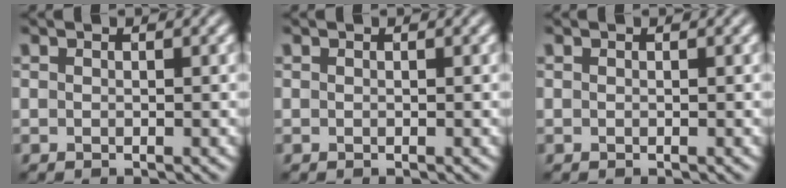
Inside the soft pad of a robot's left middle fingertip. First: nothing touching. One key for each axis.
{"total": 0.0}
{"total": 0.0}